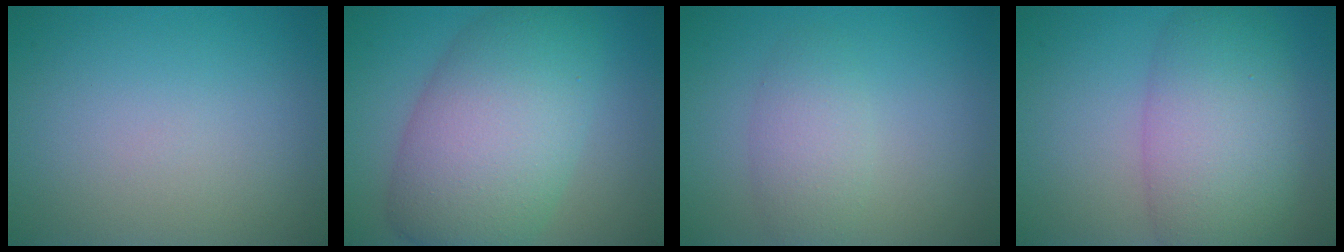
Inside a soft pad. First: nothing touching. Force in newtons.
{"total": 10.6, "press": 10.6, "slide": 0.1}
{"total": 2.8, "press": 2.8, "slide": 0.2}
{"total": 7.7, "press": 7.6, "slide": 0.6}